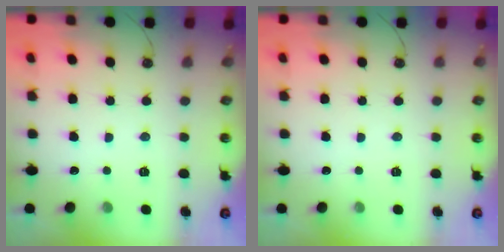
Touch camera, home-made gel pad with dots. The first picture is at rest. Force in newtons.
{"total": 0.0}